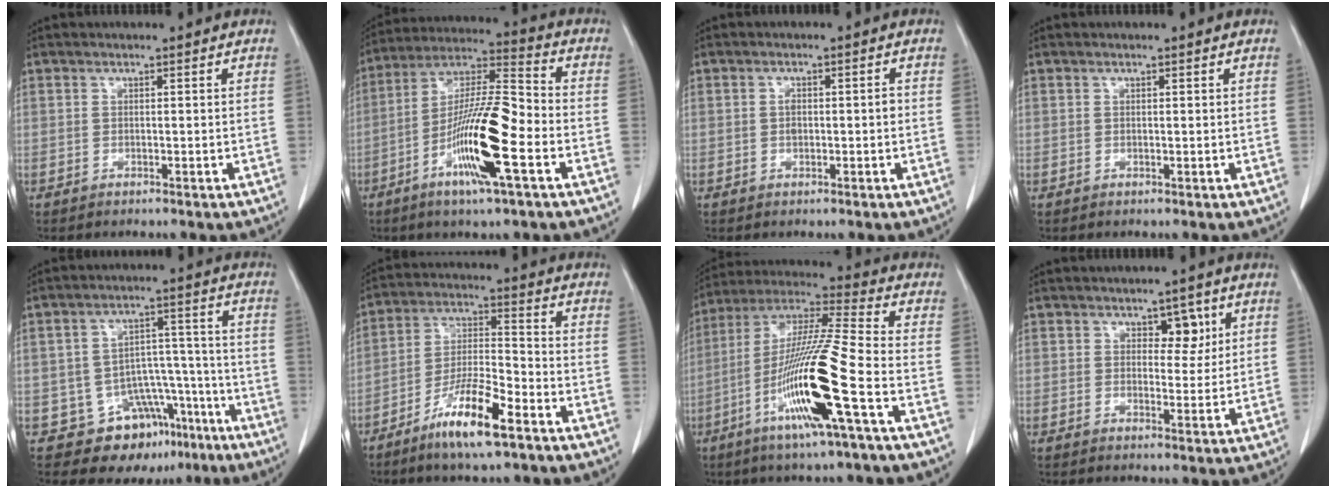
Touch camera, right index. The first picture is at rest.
{"total": 15.9, "force": [-5.7, 1.5, 14.8], "torque": [-0.281, -0.006, -0.106]}
{"total": 2.2, "force": [-0.2, 1.0, 1.9], "torque": [-0.034, 0.004, -0.001]}
{"total": 0.0}
{"total": 10.9, "force": [-6.8, 7.6, 3.9], "torque": [-0.033, 0.055, -0.090]}
{"total": 11.5, "force": [-7.1, 1.7, 8.8], "torque": [-0.172, -0.016, -0.135]}
{"total": 17.7, "force": [-6.4, -0.4, 16.5], "torque": [-0.332, -0.017, -0.128]}
{"total": 3.8, "force": [1.7, 2.2, 2.5], "torque": [-0.024, 0.003, 0.025]}